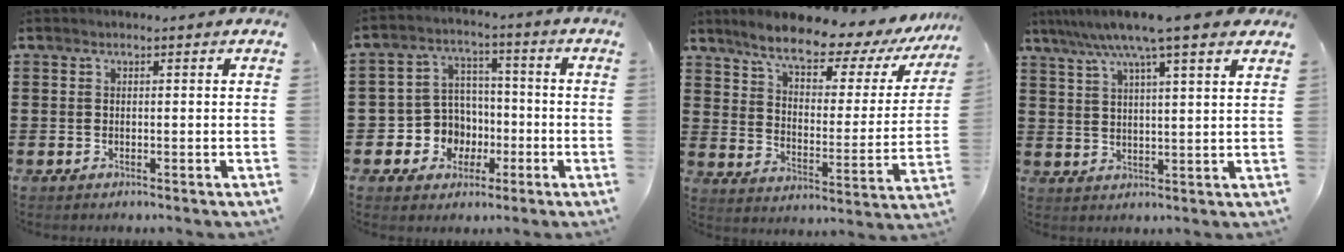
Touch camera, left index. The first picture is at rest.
{"total": 7.1, "force": [-2.0, 6.6, 1.6], "torque": [-0.057, 0.017, -0.031]}
{"total": 9.0, "force": [7.3, 1.9, 4.8], "torque": [-0.102, -0.047, 0.115]}
{"total": 8.7, "force": [6.8, 0.1, 5.5], "torque": [-0.124, -0.018, 0.117]}